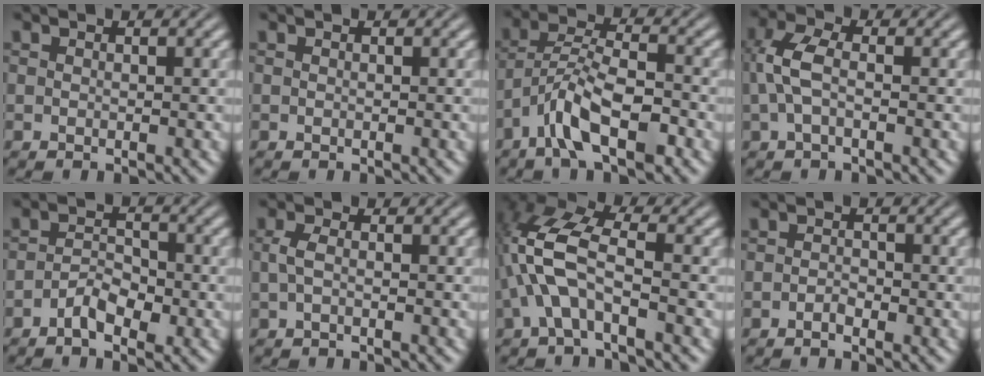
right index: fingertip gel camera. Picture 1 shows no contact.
{"total": 0.0}
{"total": 5.4, "force": [-1.3, 2.9, 4.4], "torque": [-0.081, -0.012, -0.025]}
{"total": 2.8, "force": [0.0, 0.7, 2.7], "torque": [-0.066, -0.006, 0.007]}
{"total": 2.4, "force": [-1.8, 0.4, 1.5], "torque": [-0.010, -0.005, -0.032]}
{"total": 1.3, "force": [0.0, -0.6, 1.2], "torque": [-0.023, 0.000, 0.004]}
{"total": 6.0, "force": [1.1, 2.4, 5.4], "torque": [-0.128, -0.006, 0.025]}
{"total": 0.9, "force": [-0.7, -0.4, 0.3], "torque": [0.001, -0.005, -0.012]}